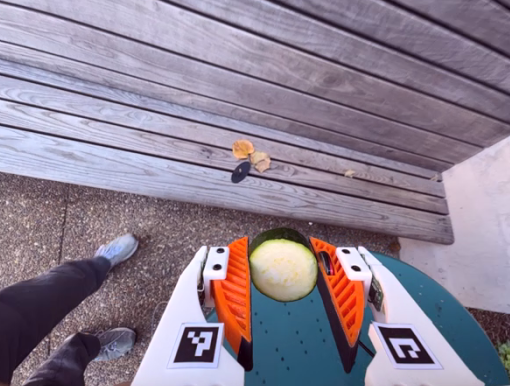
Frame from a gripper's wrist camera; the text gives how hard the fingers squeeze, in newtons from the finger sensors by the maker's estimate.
{"total": 9.7, "left": 9.4, "right": 10.1}